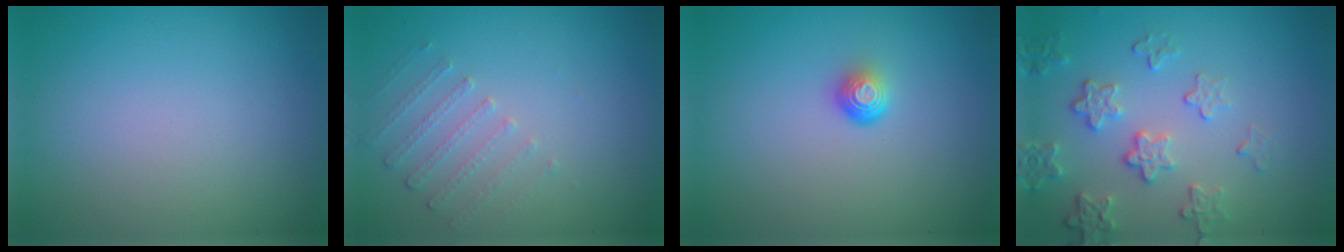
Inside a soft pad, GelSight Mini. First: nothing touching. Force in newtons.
{"total": 1.5, "press": 1.0, "slide": 1.1}
{"total": 1.7, "press": 1.1, "slide": 1.3}
{"total": 3.4, "press": 2.8, "slide": 2.0}